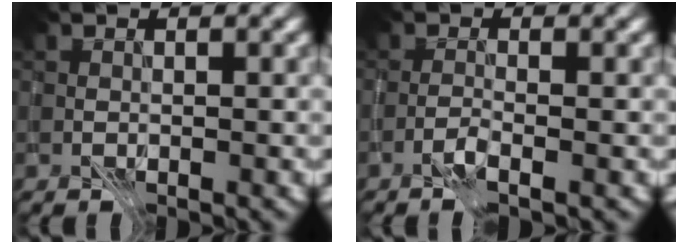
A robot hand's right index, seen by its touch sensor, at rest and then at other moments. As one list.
[{"total": 1.1, "force": [-0.3, 0.2, 1.1], "torque": [-0.022, 0.006, -0.014]}]